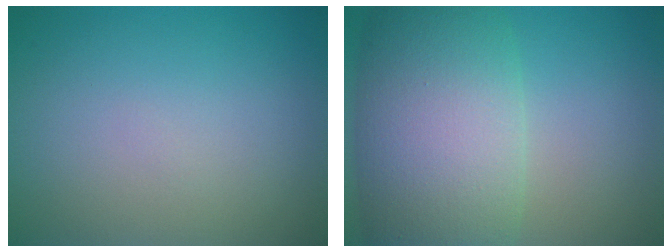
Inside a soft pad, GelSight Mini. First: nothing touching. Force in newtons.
{"total": 11.7, "press": 11.7, "slide": 0.1}